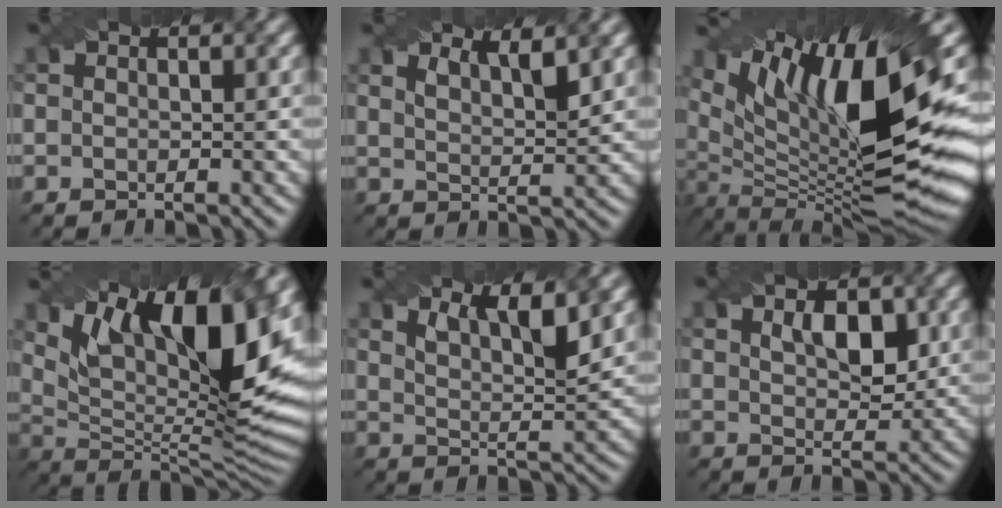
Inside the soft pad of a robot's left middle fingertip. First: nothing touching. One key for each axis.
{"total": 3.3, "fx": 2.2, "fy": 1.0, "fz": 2.3, "tx": -0.027, "ty": 0.006, "tz": 0.028}
{"total": 15.4, "fx": 5.6, "fy": 3.7, "fz": 13.9, "tx": -0.234, "ty": -0.001, "tz": 0.101}
{"total": 16.1, "fx": 7.5, "fy": 6.0, "fz": 13.0, "tx": -0.213, "ty": 0.012, "tz": 0.132}
{"total": 5.2, "fx": 3.3, "fy": 1.4, "fz": 3.7, "tx": -0.048, "ty": 0.011, "tz": 0.042}
{"total": 4.0, "fx": 1.3, "fy": 2.1, "fz": 3.2, "tx": -0.053, "ty": 0.001, "tz": 0.024}